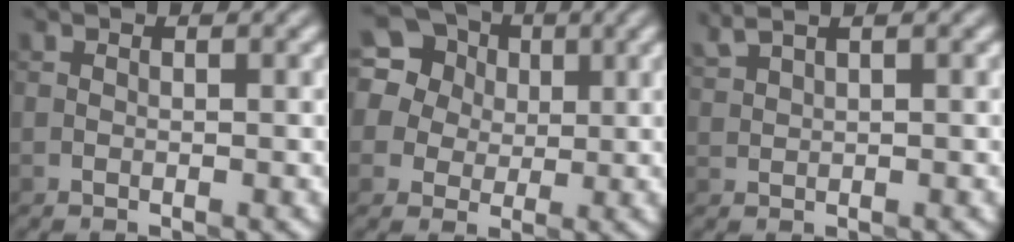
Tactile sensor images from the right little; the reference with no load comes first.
{"total": 12.4, "force": [4.9, 10.5, 4.3], "torque": [-0.127, 0.052, 0.074]}
{"total": 2.1, "force": [1.9, 0.5, 0.9], "torque": [-0.014, 0.013, 0.037]}